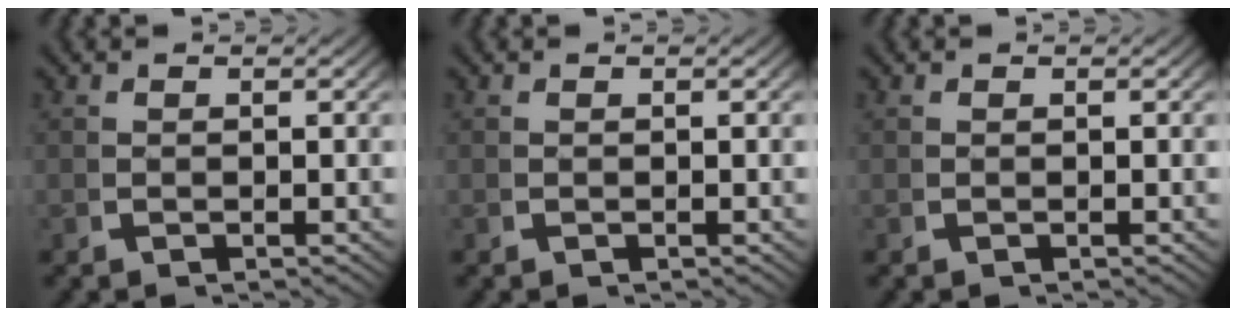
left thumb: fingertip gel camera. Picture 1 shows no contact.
{"total": 0.0}
{"total": 0.0}